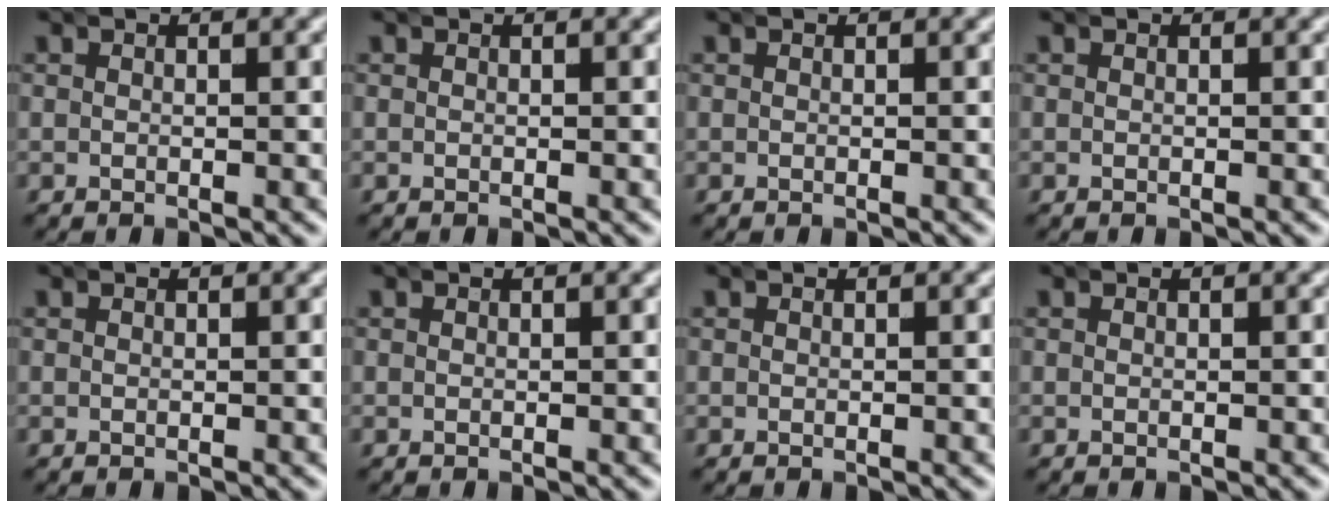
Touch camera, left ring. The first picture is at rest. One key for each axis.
{"total": 0.0}
{"total": 0.0}
{"total": 0.0}
{"total": 0.0}
{"total": 0.0}
{"total": 0.0}
{"total": 0.0}